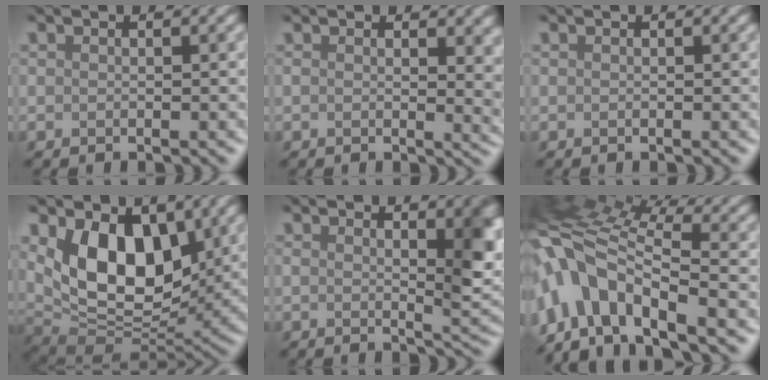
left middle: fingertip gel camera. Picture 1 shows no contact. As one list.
[{"total": 5.4, "force": [1.2, 2.1, 4.8], "torque": [-0.039, 0.026, 0.011]}, {"total": 0.0}, {"total": 7.3, "force": [2.3, 4.4, 5.4], "torque": [-0.108, -0.017, 0.054]}, {"total": 6.6, "force": [1.6, 1.5, 6.2], "torque": [-0.046, 0.016, 0.028]}, {"total": 10.3, "force": [-4.2, 4.6, 8.2], "torque": [-0.181, 0.019, -0.067]}]